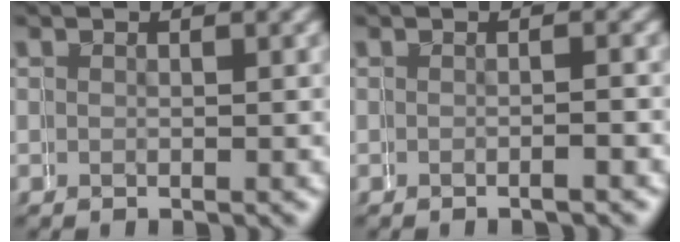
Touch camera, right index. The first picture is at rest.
{"total": 0.8, "force": [-0.3, -0.7, -0.1], "torque": [0.014, 0.010, -0.008]}